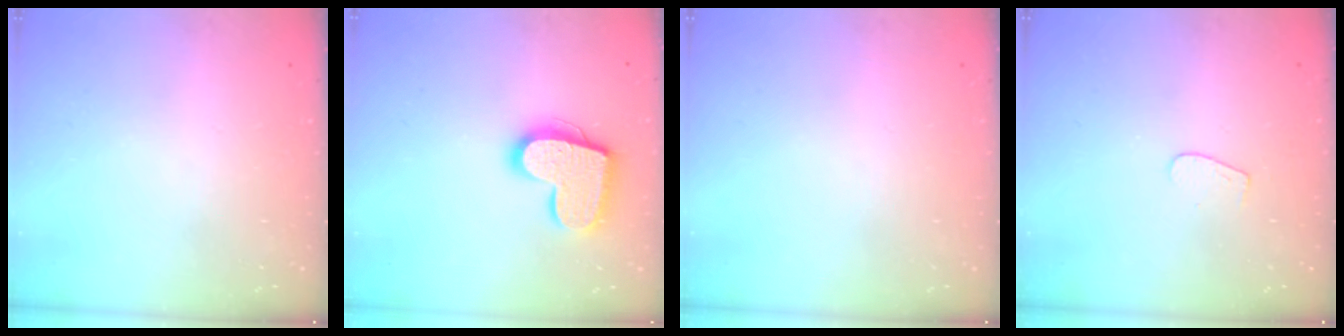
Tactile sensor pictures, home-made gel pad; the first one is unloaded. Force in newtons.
{"total": 15.8, "press": 15.8, "slide": 1.0}
{"total": 0.0}
{"total": 3.9, "press": 3.9, "slide": 0.4}